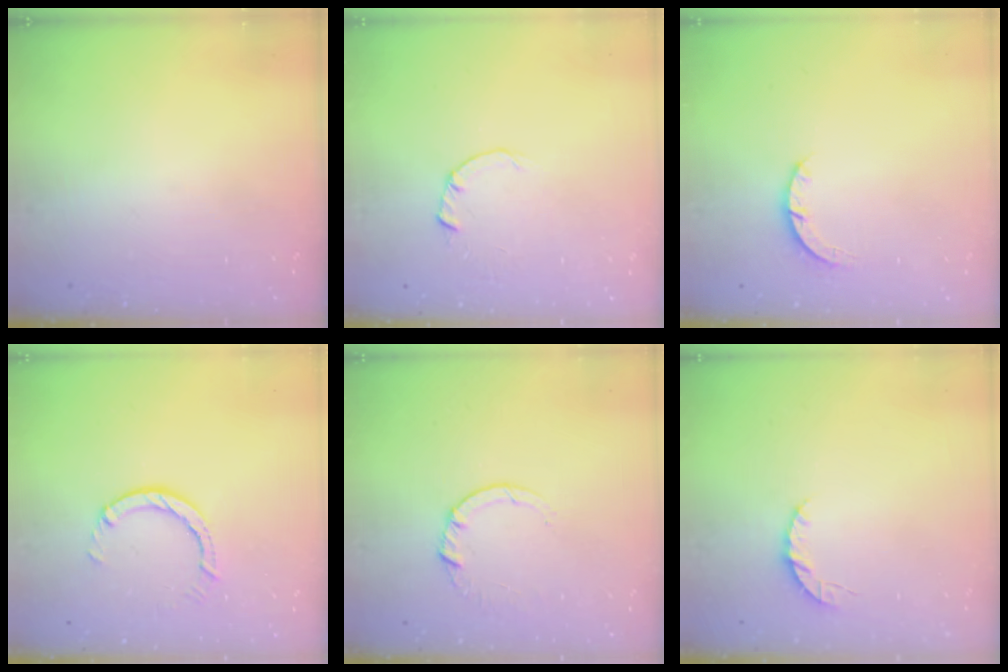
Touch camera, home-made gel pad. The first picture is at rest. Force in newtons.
{"total": 1.8, "press": 1.7, "slide": 0.3}
{"total": 2.9, "press": 2.9, "slide": 0.4}
{"total": 2.9, "press": 2.9, "slide": 0.5}
{"total": 3.7, "press": 3.7, "slide": 0.5}
{"total": 3.6, "press": 3.5, "slide": 0.4}